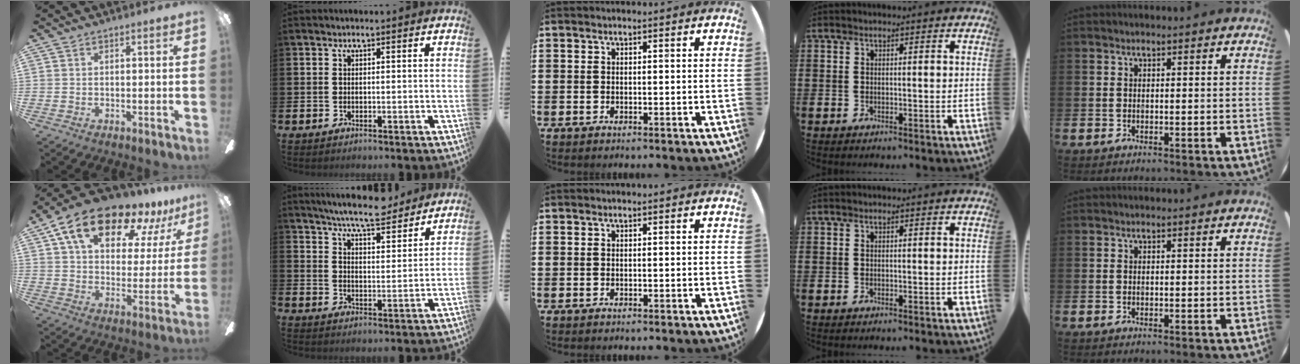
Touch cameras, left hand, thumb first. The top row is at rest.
{"thumb": {"total": 19.0, "force": [12.8, 9.0, 10.8], "torque": [-0.182, -0.073, 0.219]}, "index": {"total": 7.7, "force": [7.4, 0.7, 2.0], "torque": [-0.053, -0.042, 0.131]}}